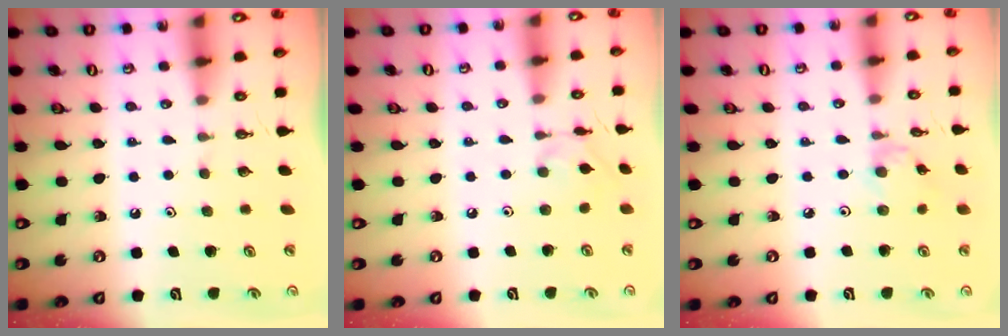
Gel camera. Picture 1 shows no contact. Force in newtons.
{"total": 2.6, "press": 2.6, "slide": 0.3}
{"total": 2.1, "press": 2.1, "slide": 0.4}